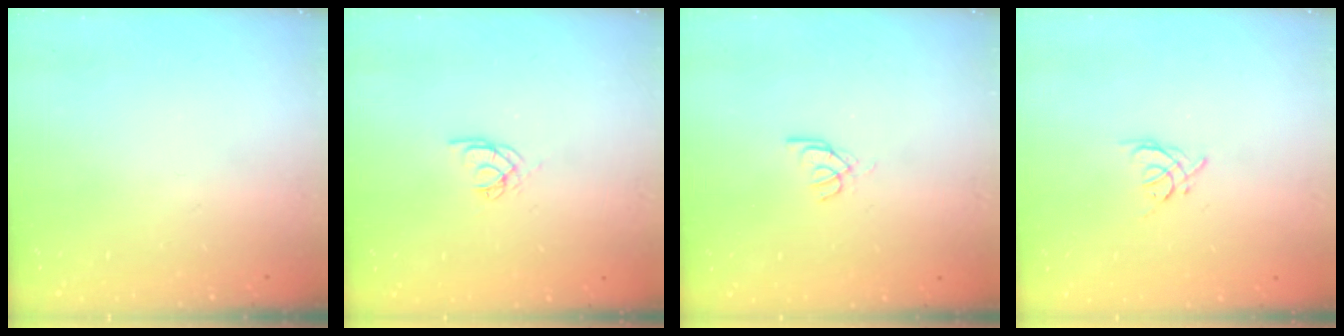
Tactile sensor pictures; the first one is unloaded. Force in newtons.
{"total": 2.6, "press": 2.6, "slide": 0.1}
{"total": 2.6, "press": 2.6, "slide": 0.2}
{"total": 3.4, "press": 3.3, "slide": 0.7}